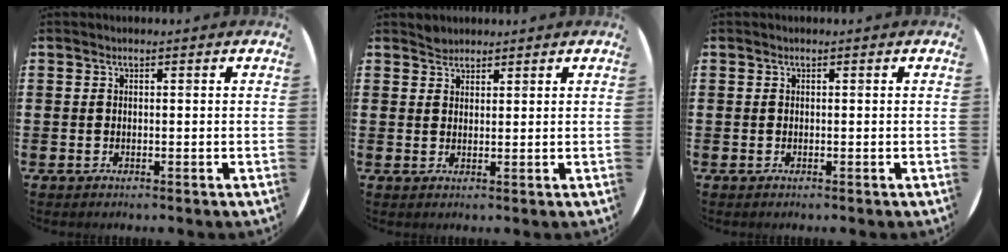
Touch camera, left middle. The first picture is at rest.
{"total": 1.6, "force": [1.5, 0.5, -0.2], "torque": [0.003, 0.002, 0.030]}
{"total": 0.0}